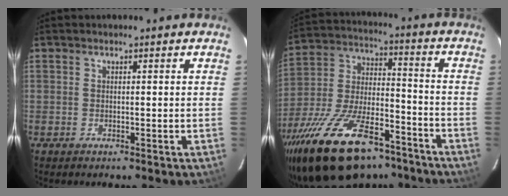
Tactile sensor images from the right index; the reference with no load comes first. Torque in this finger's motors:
{"motor_torque": [1.55, -0.59, 1.05, 0.21]}